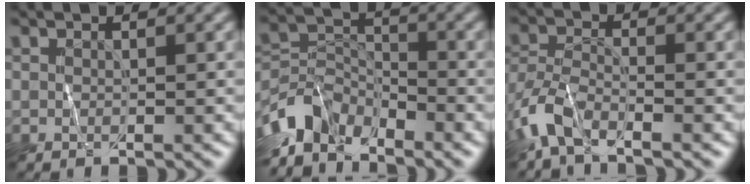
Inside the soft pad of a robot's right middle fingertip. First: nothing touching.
{"total": 5.6, "force": [-4.4, 2.8, 2.0], "torque": [-0.036, -0.003, -0.098]}
{"total": 4.4, "force": [-3.2, 1.6, 2.6], "torque": [-0.059, -0.004, -0.076]}